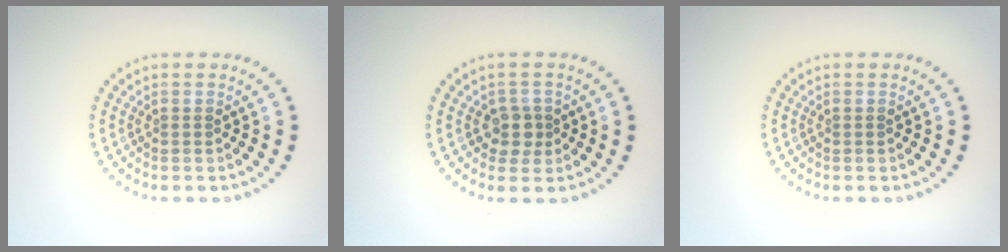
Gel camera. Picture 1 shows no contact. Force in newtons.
{"total": 2.0, "press": 1.7, "slide": 1.1}
{"total": 0.0}